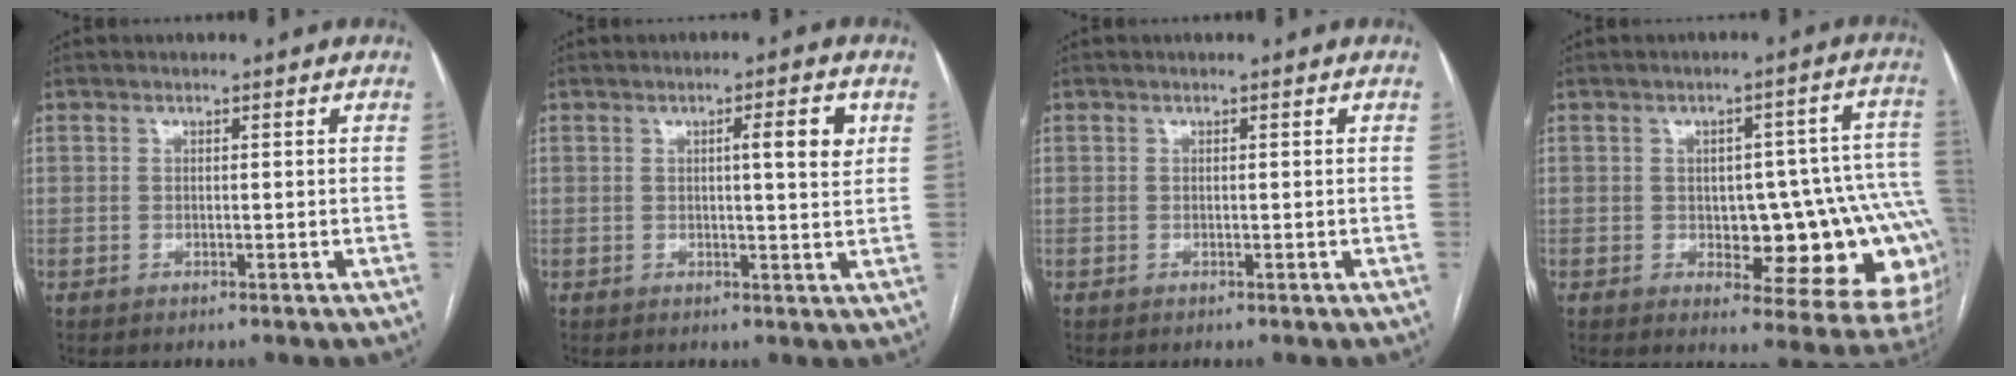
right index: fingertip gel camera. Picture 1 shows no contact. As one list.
[{"total": 4.5, "force": [1.4, 0.4, 4.3], "torque": [-0.061, 0.000, 0.018]}, {"total": 0.0}, {"total": 16.5, "force": [-2.5, 5.9, 15.3], "torque": [-0.107, 0.034, -0.011]}]